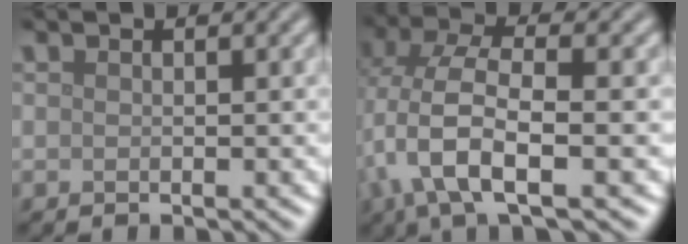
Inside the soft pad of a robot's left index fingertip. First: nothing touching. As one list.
[{"total": 6.7, "force": [-1.1, 2.6, 6.1], "torque": [-0.127, 0.005, -0.030]}]